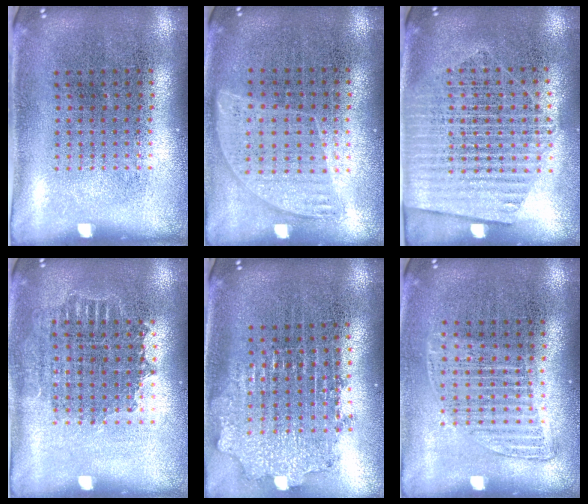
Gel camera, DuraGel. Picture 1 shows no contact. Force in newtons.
{"total": 0.9, "press": 0.8, "slide": 0.4}
{"total": 1.6, "press": 1.5, "slide": 0.7}
{"total": 1.2, "press": 1.1, "slide": 0.5}
{"total": 1.9, "press": 1.5, "slide": 1.2}
{"total": 1.2, "press": 1.0, "slide": 0.6}